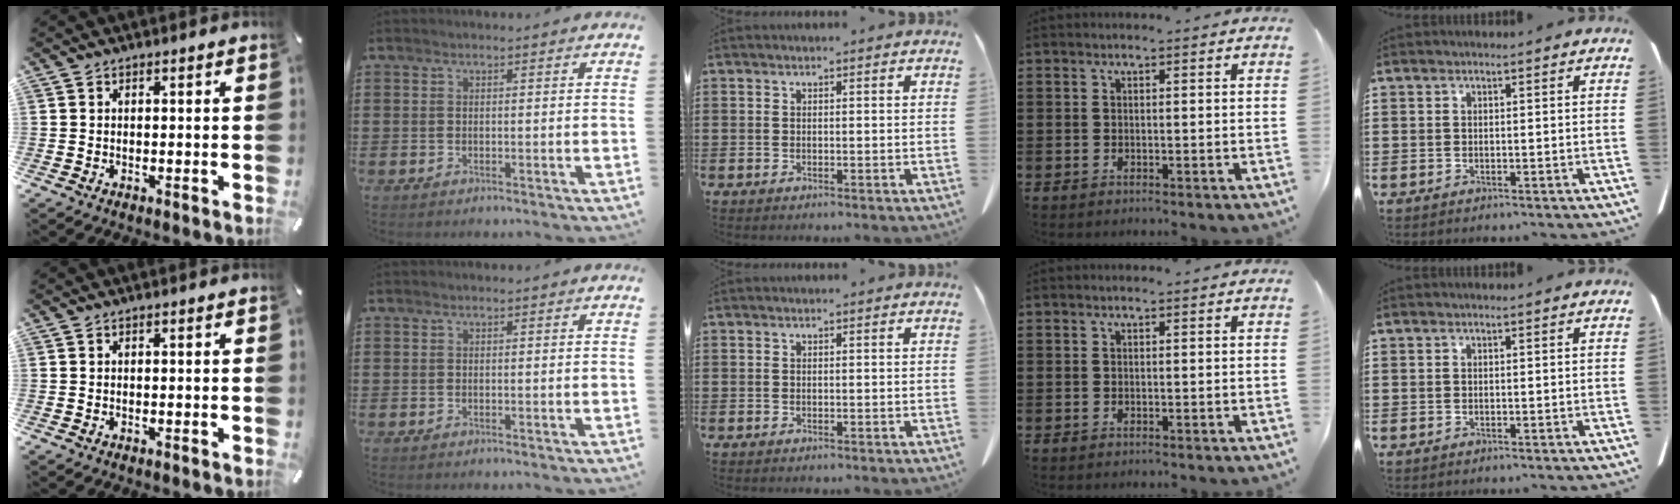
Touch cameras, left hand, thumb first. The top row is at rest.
{}